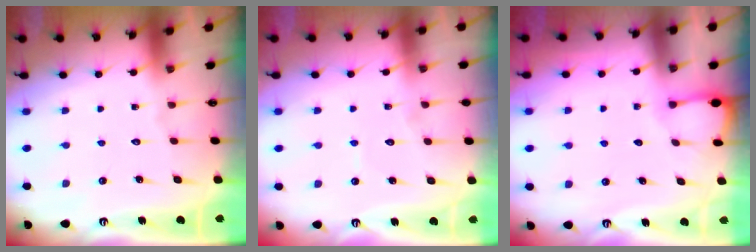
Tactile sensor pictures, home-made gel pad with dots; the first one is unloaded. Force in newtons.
{"total": 3.7, "press": 3.7, "slide": 0.3}
{"total": 2.7, "press": 2.7, "slide": 0.3}